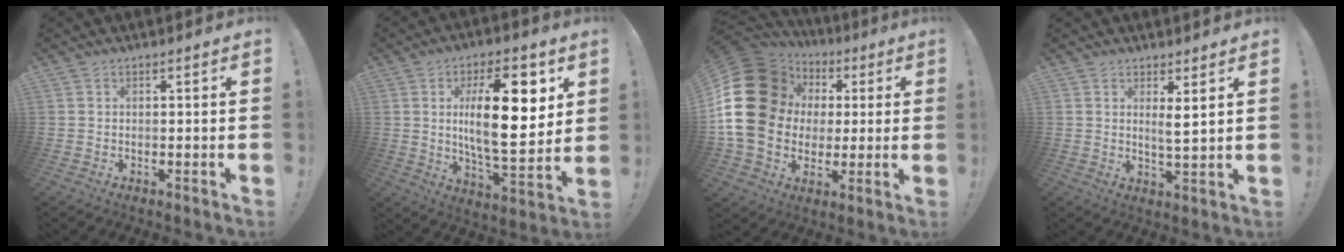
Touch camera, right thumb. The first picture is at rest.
{"total": 20.5, "force": [4.7, 7.8, 18.4], "torque": [-0.297, -0.015, 0.059]}
{"total": 24.3, "force": [2.4, 20.0, 13.7], "torque": [-0.256, 0.001, 0.078]}
{"total": 3.8, "force": [2.1, 0.1, 3.1], "torque": [-0.043, -0.020, 0.031]}